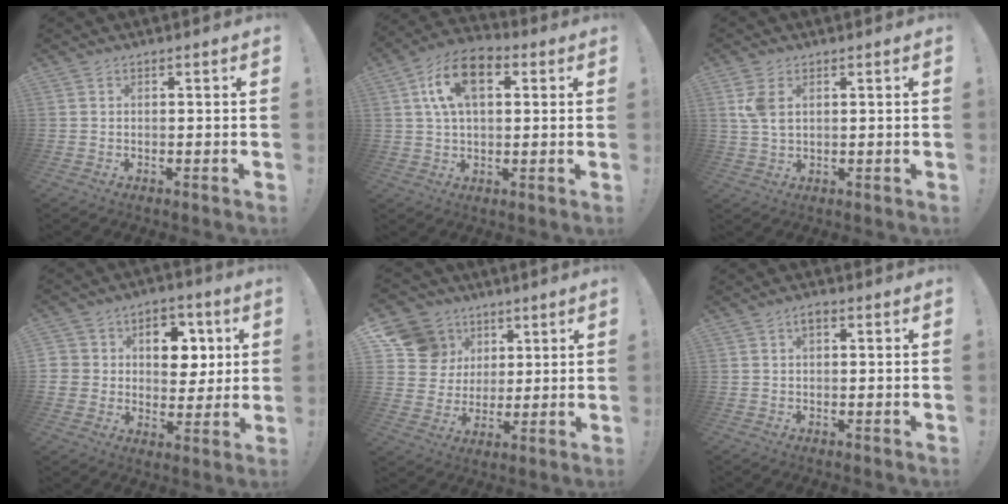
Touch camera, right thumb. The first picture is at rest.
{"total": 13.7, "force": [4.4, 7.6, 10.4], "torque": [-0.187, 0.012, 0.084]}
{"total": 5.0, "force": [1.8, 2.9, 3.7], "torque": [-0.067, 0.001, 0.034]}
{"total": 11.1, "force": [2.2, 9.5, 5.3], "torque": [-0.062, -0.012, 0.047]}
{"total": 13.6, "force": [5.5, 11.8, 3.9], "torque": [-0.059, -0.018, 0.121]}
{"total": 2.1, "force": [0.8, 1.1, 1.7], "torque": [-0.033, 0.006, 0.012]}